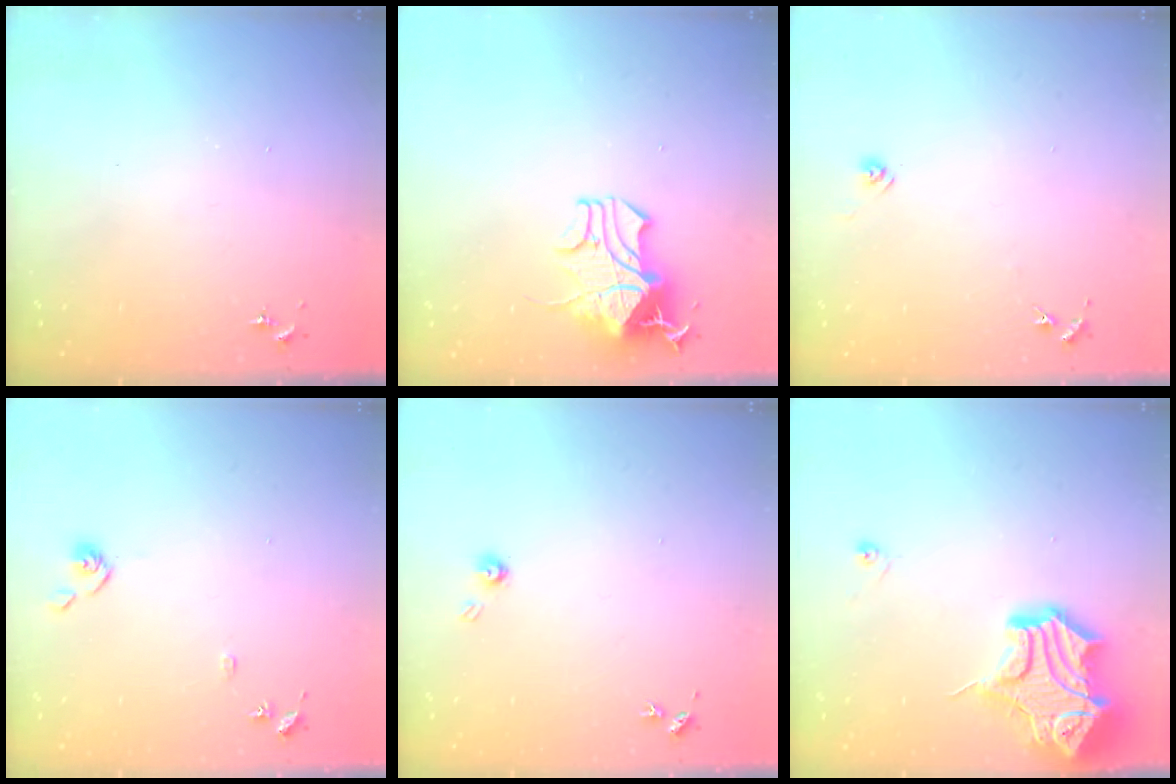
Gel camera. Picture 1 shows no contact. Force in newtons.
{"total": 15.9, "press": 15.9, "slide": 0.4}
{"total": 6.3, "press": 6.3, "slide": 0.5}
{"total": 6.8, "press": 6.8, "slide": 0.6}
{"total": 3.7, "press": 3.7, "slide": 0.5}
{"total": 20.1, "press": 20.0, "slide": 2.2}